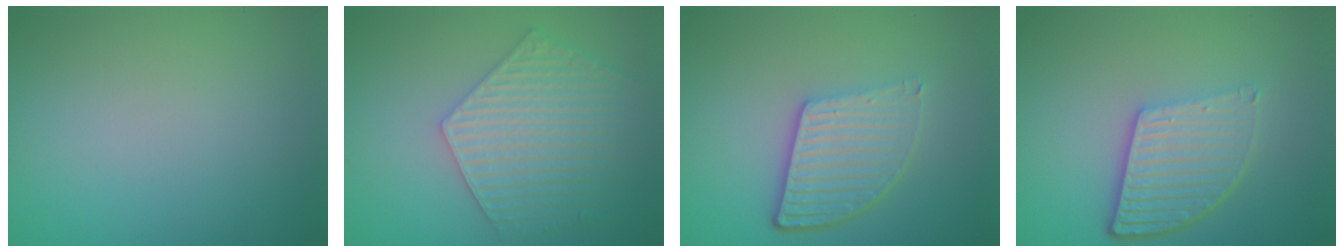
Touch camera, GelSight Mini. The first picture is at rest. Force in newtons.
{"total": 6.4, "press": 4.9, "slide": 4.1}
{"total": 5.1, "press": 3.8, "slide": 3.5}
{"total": 5.6, "press": 4.0, "slide": 4.0}